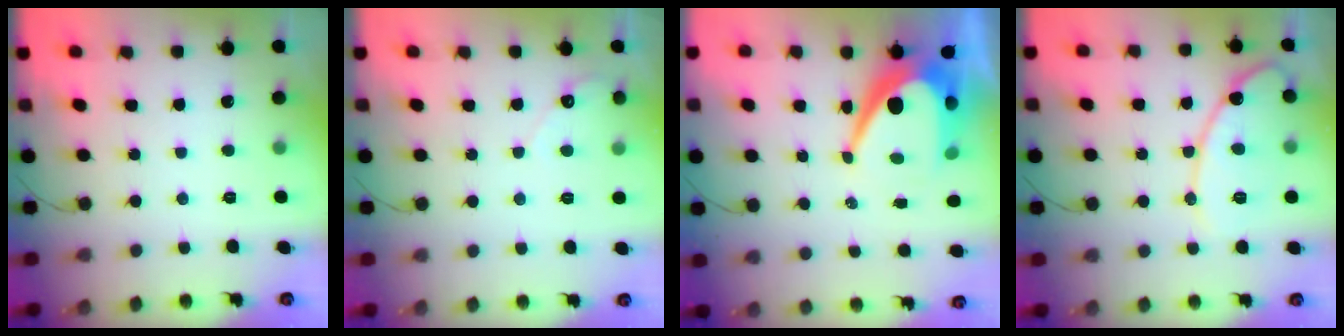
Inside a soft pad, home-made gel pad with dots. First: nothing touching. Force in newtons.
{"total": 2.8, "press": 2.8, "slide": 0.2}
{"total": 13.6, "press": 13.5, "slide": 1.2}
{"total": 13.9, "press": 13.9, "slide": 1.1}